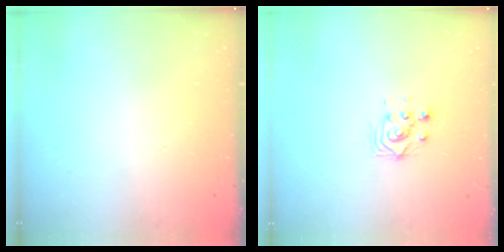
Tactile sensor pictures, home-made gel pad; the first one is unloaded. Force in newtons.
{"total": 3.7, "press": 3.7, "slide": 0.2}